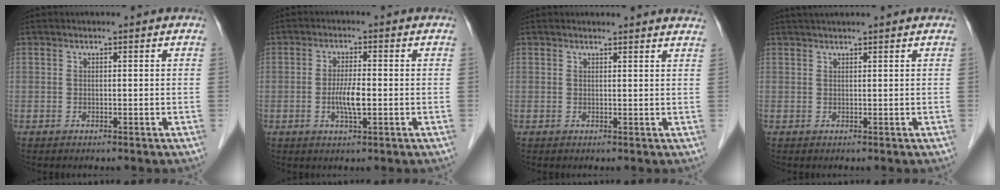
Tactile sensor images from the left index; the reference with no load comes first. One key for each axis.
{"total": 4.0, "fx": -0.9, "fy": 0.6, "fz": 3.9, "tx": -0.079, "ty": -0.005, "tz": -0.017}
{"total": 5.6, "fx": 5.5, "fy": 0.3, "fz": 1.0, "tx": -0.009, "ty": 0.000, "tz": 0.038}
{"total": 3.3, "fx": 3.0, "fy": -0.2, "fz": 1.5, "tx": -0.014, "ty": 0.031, "tz": 0.048}